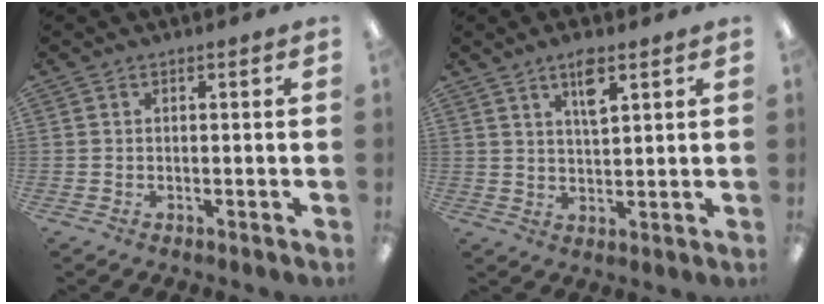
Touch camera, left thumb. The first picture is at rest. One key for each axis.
{"total": 5.6, "fx": 3.5, "fy": 1.6, "fz": 4.0, "tx": -0.065, "ty": -0.009, "tz": 0.055}